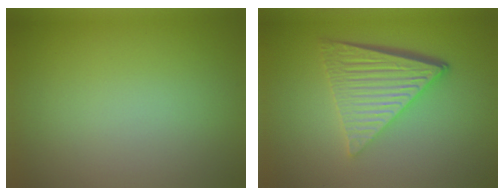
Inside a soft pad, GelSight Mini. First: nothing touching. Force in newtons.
{"total": 6.5, "press": 4.3, "slide": 4.9}